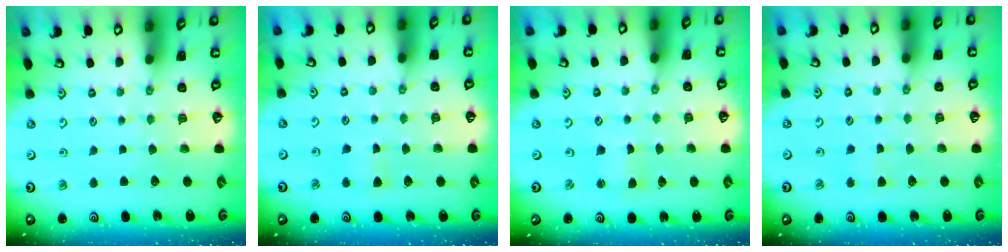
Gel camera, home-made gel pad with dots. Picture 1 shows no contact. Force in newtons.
{"total": 2.9, "press": 2.9, "slide": 0.4}
{"total": 0.9, "press": 0.9, "slide": 0.2}
{"total": 2.7, "press": 2.6, "slide": 0.4}